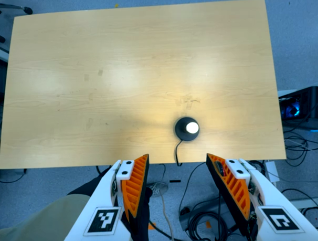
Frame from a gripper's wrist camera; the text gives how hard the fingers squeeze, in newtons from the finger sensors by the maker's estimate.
{"total": 0.0}